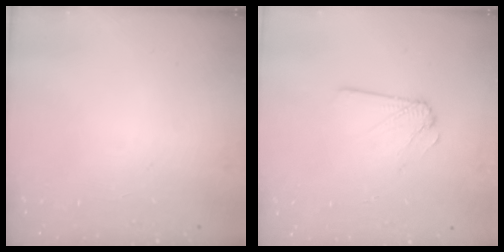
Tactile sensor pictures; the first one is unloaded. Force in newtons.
{"total": 2.2, "press": 2.2, "slide": 0.1}